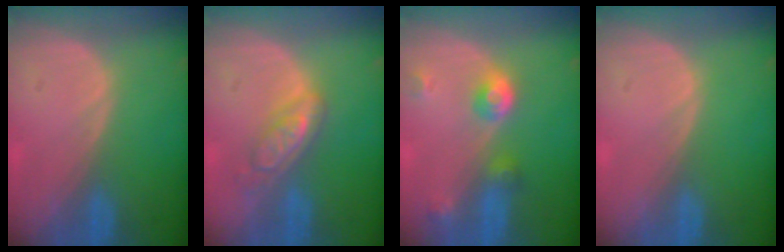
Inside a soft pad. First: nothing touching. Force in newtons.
{"total": 5.6, "press": 4.9, "slide": 2.8}
{"total": 4.8, "press": 4.4, "slide": 2.0}
{"total": 0.0}